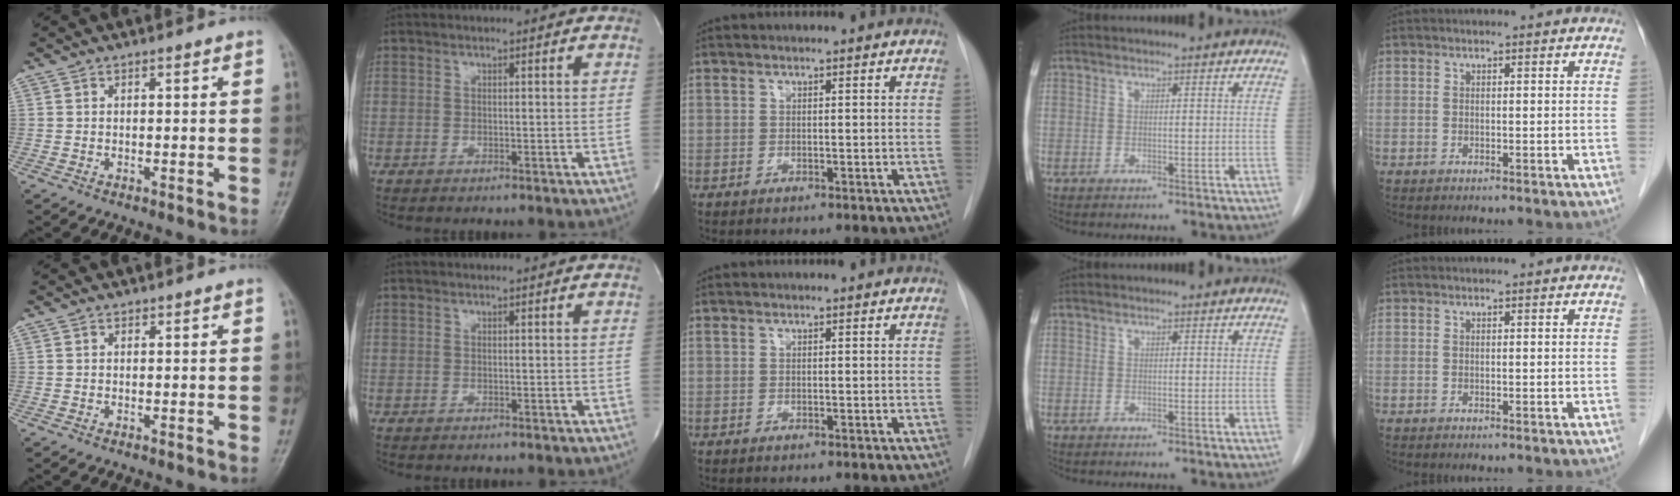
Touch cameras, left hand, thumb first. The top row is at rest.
{}